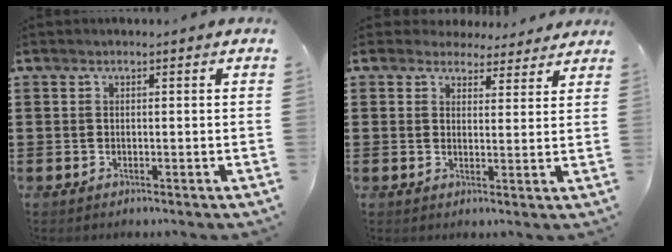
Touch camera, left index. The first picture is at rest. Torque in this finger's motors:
{"motor_torque": [2.14, 0.00, -0.01, -0.16]}